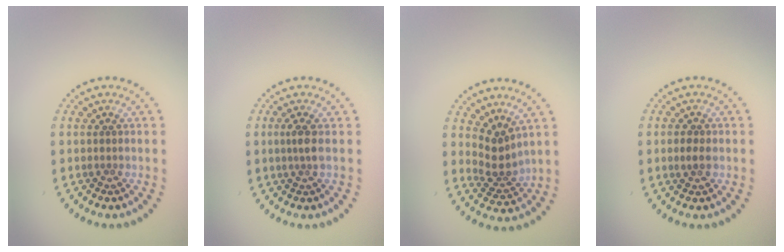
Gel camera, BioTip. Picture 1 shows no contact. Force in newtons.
{"total": 1.3, "press": 1.0, "slide": 0.8}
{"total": 2.8, "press": 2.0, "slide": 2.0}
{"total": 1.5, "press": 1.5, "slide": 0.1}